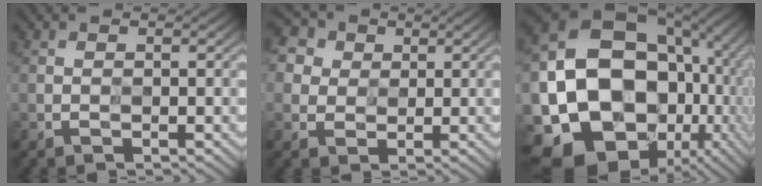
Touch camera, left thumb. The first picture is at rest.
{"total": 8.1, "force": [4.4, 6.0, 3.3], "torque": [-0.126, 0.025, 0.077]}
{"total": 21.3, "force": [-5.0, 17.5, 11.2], "torque": [-0.237, -0.046, -0.090]}